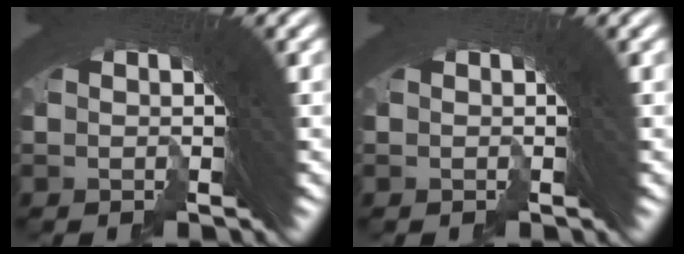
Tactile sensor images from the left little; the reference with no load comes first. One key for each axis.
{"total": 0.0}